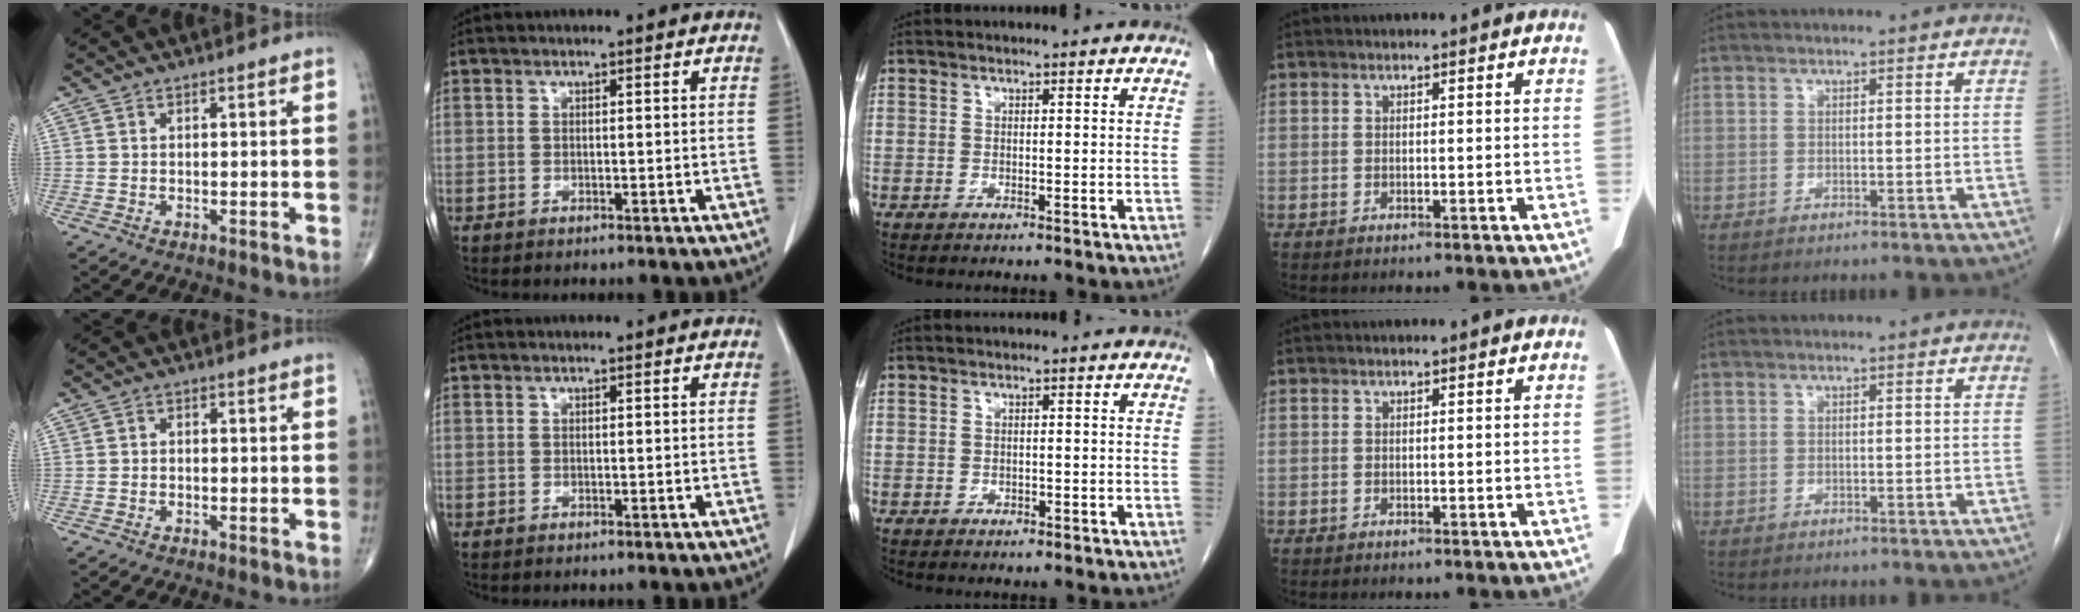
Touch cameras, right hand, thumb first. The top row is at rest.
{"thumb": {"total": 0.9, "force": [-0.3, 0.7, 0.5], "torque": [-0.002, 0.002, -0.010]}, "middle": {"total": 1.1, "force": [-0.5, 0.7, 0.7], "torque": [-0.009, 0.000, -0.003]}}